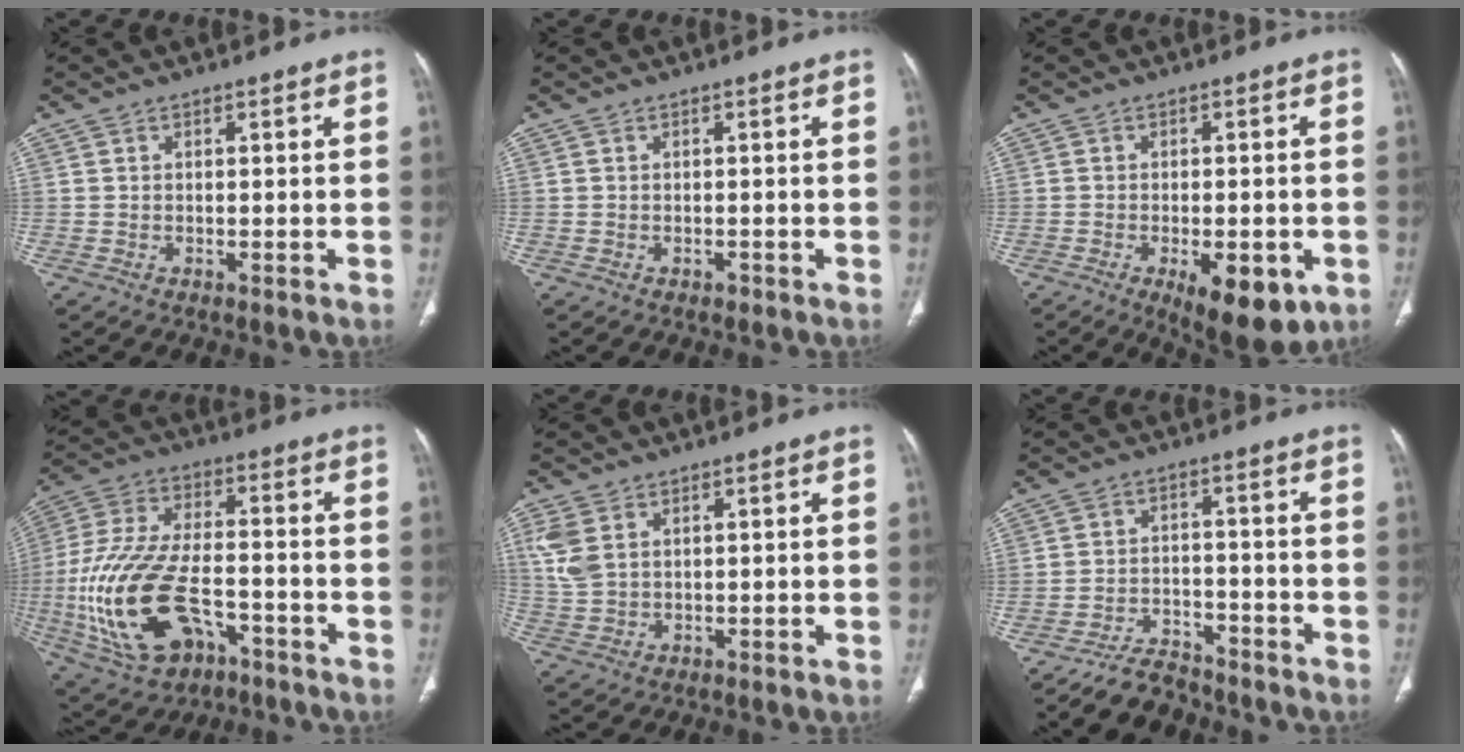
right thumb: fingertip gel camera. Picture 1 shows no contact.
{"total": 0.7, "force": [-0.5, 0.5, 0.2], "torque": [-0.001, 0.001, -0.008]}
{"total": 11.6, "force": [-4.8, 5.0, 9.3], "torque": [-0.112, -0.001, -0.057]}
{"total": 21.5, "force": [-7.0, 11.9, 16.4], "torque": [-0.353, 0.024, -0.109]}
{"total": 5.5, "force": [2.2, 3.5, 3.7], "torque": [-0.090, 0.000, 0.054]}
{"total": 6.7, "force": [-6.0, 2.8, 0.8], "torque": [-0.012, 0.045, -0.102]}